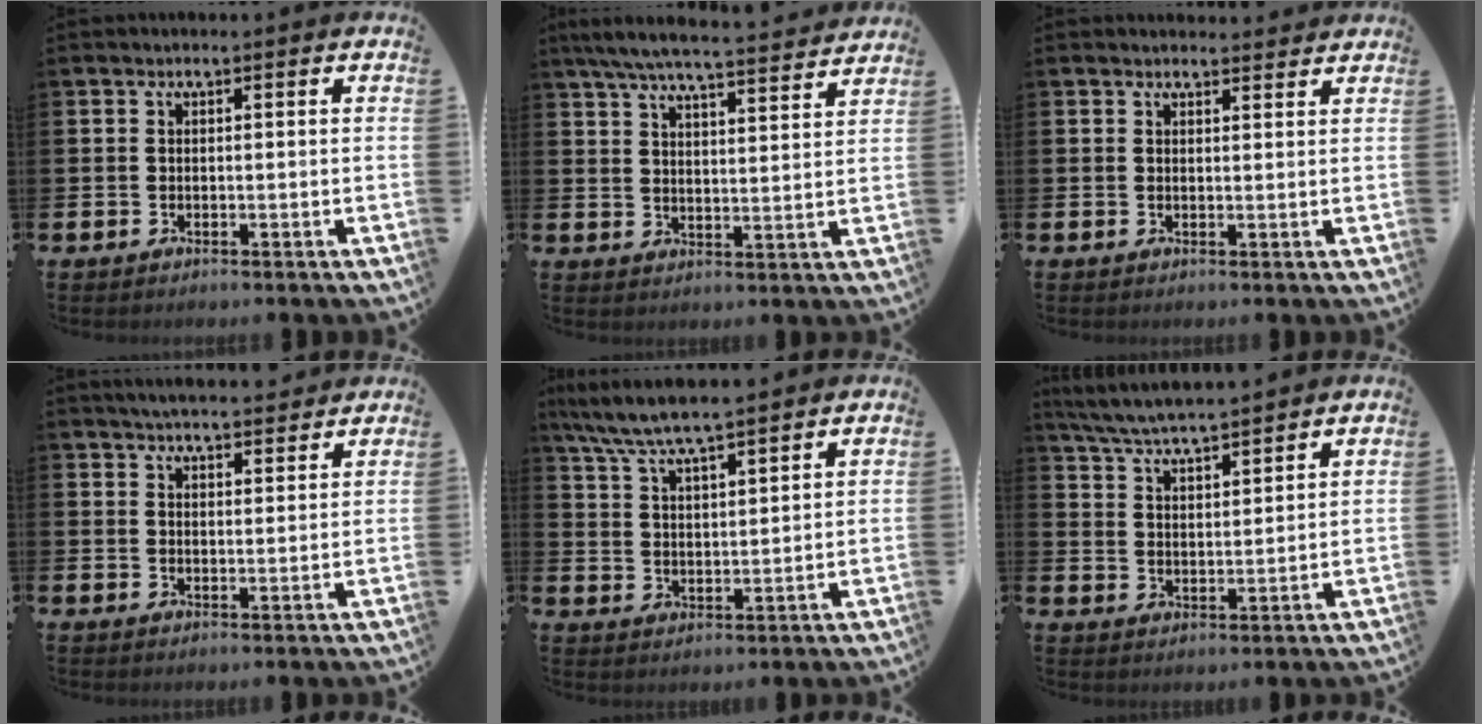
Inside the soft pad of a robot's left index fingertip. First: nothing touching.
{"total": 7.0, "force": [6.5, 0.4, 2.4], "torque": [-0.059, -0.043, 0.113]}
{"total": 1.7, "force": [1.7, 0.4, 0.0], "torque": [0.009, -0.008, 0.028]}
{"total": 4.4, "force": [4.4, 0.2, 0.5], "torque": [-0.015, -0.023, 0.078]}
{"total": 6.8, "force": [6.5, 0.4, 1.9], "torque": [-0.062, -0.032, 0.115]}
{"total": 6.0, "force": [5.9, 0.1, 1.2], "torque": [-0.045, -0.037, 0.104]}